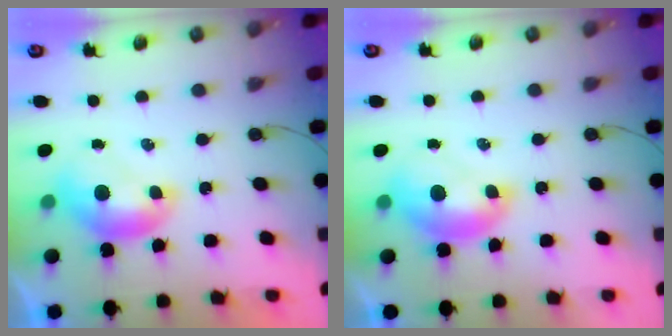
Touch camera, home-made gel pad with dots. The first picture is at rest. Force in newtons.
{"total": 1.5, "press": 1.4, "slide": 0.6}